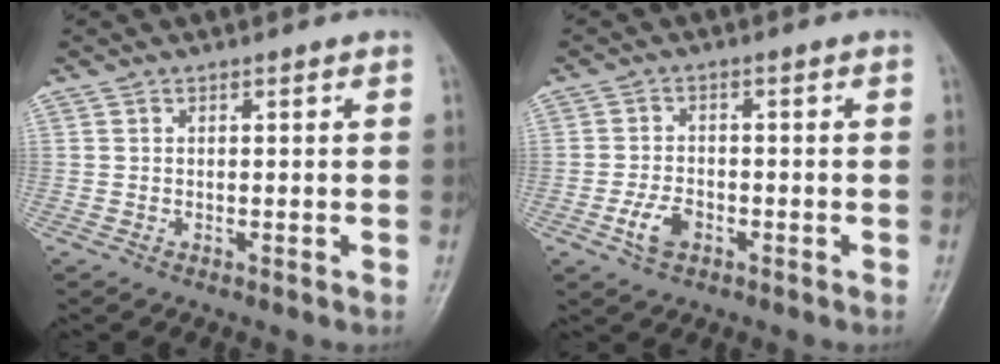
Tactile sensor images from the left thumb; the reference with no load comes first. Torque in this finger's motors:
{"motor_torque": [0.21, 0.92, 0.34, 0.00, 0.01]}